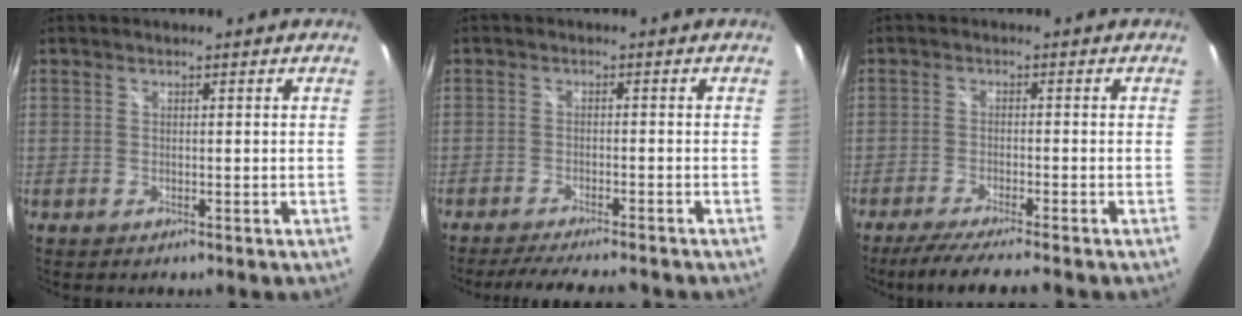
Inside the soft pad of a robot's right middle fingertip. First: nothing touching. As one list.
[{"total": 9.4, "force": [-8.3, 1.0, 4.2], "torque": [-0.091, -0.015, -0.127]}, {"total": 7.5, "force": [-6.4, -0.4, 3.7], "torque": [-0.085, -0.020, -0.107]}]